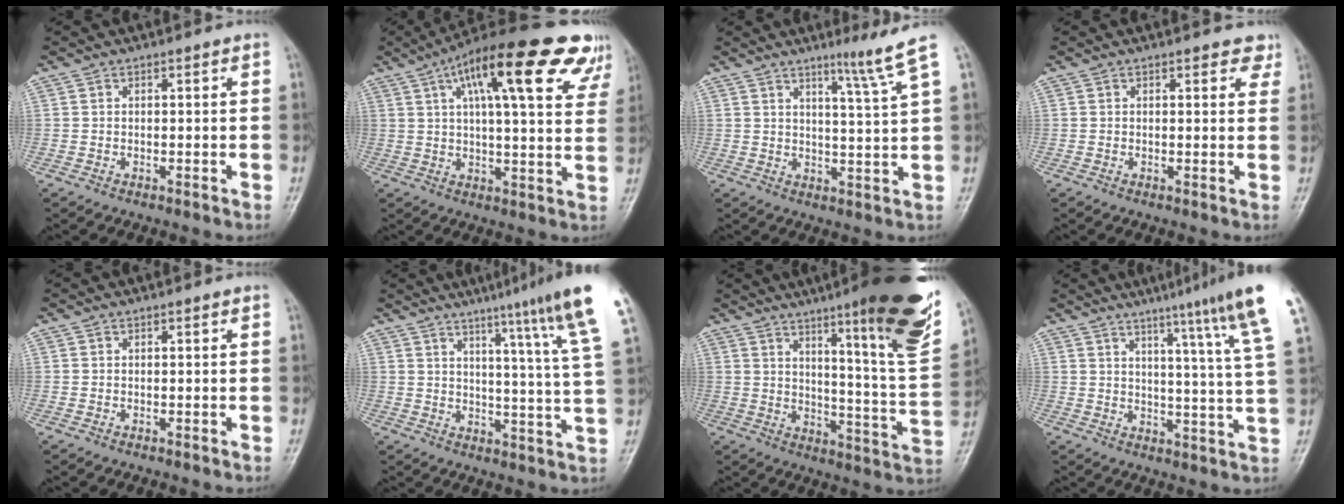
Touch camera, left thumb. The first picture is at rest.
{"total": 24.5, "force": [12.2, 7.2, 20.0], "torque": [-0.278, 0.007, 0.169]}
{"total": 6.5, "force": [4.2, -1.4, 4.7], "torque": [-0.071, -0.042, 0.069]}
{"total": 2.8, "force": [2.0, 1.5, 1.3], "torque": [0.012, -0.008, 0.016]}
{"total": 0.0}
{"total": 16.6, "force": [10.7, -0.5, 12.7], "torque": [-0.166, -0.063, 0.129]}
{"total": 22.9, "force": [13.5, 2.3, 18.3], "torque": [-0.226, -0.069, 0.190]}
{"total": 15.8, "force": [10.3, -0.6, 12.0], "torque": [-0.160, -0.058, 0.122]}